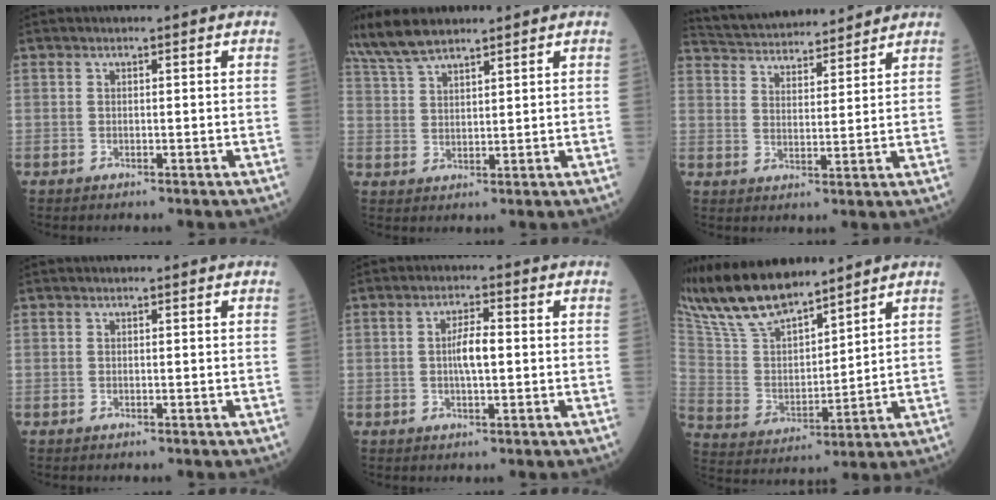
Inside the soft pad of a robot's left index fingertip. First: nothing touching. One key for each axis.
{"total": 8.4, "fx": 7.2, "fy": 1.5, "fz": 4.1, "tx": -0.096, "ty": 0.019, "tz": 0.144}
{"total": 15.1, "fx": 14.3, "fy": 2.5, "fz": 4.3, "tx": -0.077, "ty": 0.032, "tz": 0.226}
{"total": 0.0}
{"total": 4.0, "fx": -0.1, "fy": 0.9, "fz": 3.9, "tx": -0.073, "ty": 0.004, "tz": -0.005}
{"total": 16.5, "fx": 14.4, "fy": 3.6, "fz": 7.3, "tx": -0.159, "ty": 0.017, "tz": 0.286}